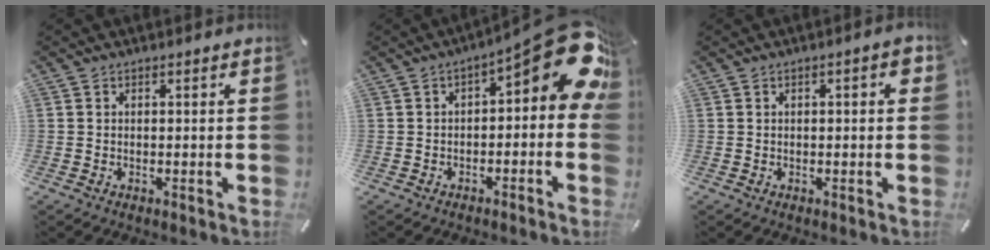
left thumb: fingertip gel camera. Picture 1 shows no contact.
{"total": 15.5, "force": [5.2, 5.9, 13.3], "torque": [-0.168, -0.037, 0.087]}
{"total": 2.7, "force": [0.1, 1.1, 2.4], "torque": [-0.035, 0.006, -0.002]}